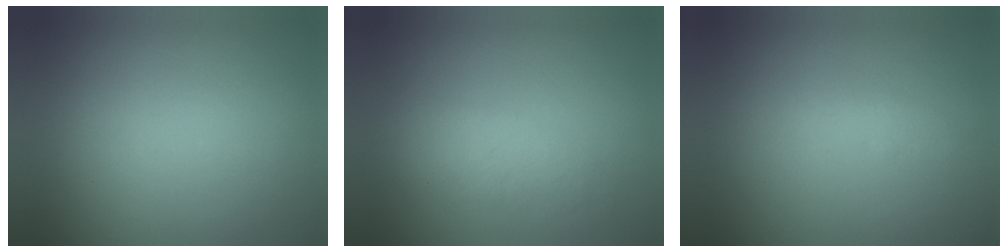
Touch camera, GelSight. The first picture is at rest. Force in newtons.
{"total": 2.9}
{"total": 1.2}